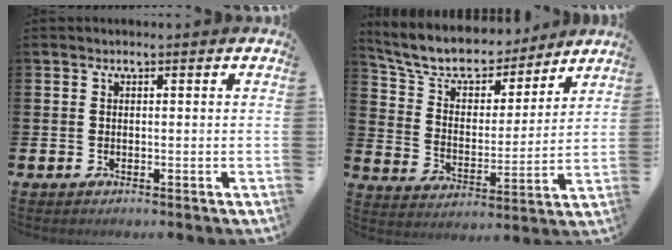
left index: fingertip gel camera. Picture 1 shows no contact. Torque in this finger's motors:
{"motor_torque": [0.19, -0.50, 0.49, 0.18]}